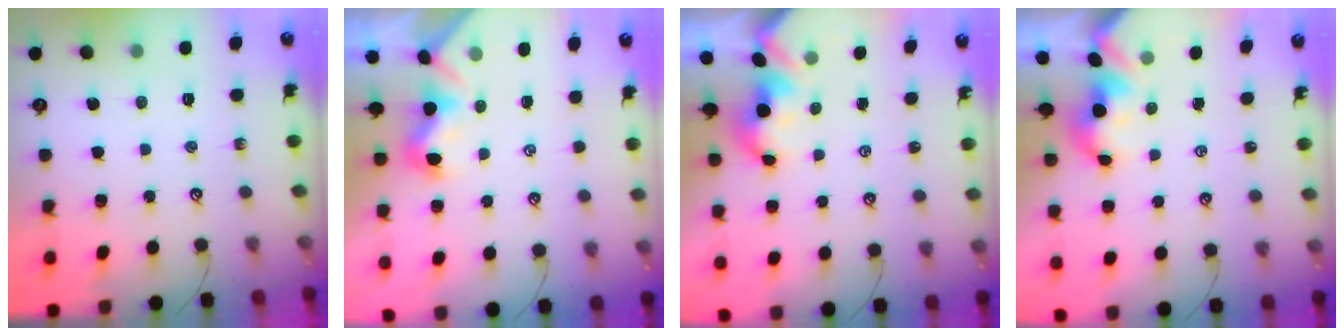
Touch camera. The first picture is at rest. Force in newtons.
{"total": 1.1, "press": 1.0, "slide": 0.5}
{"total": 1.8, "press": 1.8, "slide": 0.1}
{"total": 1.7, "press": 1.6, "slide": 0.2}